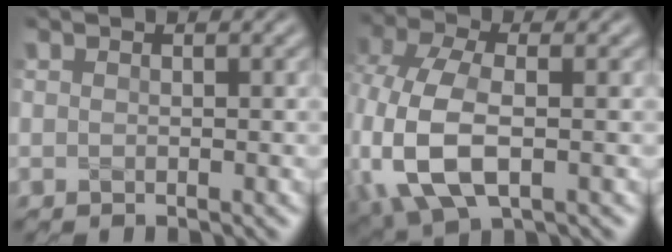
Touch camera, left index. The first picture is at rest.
{"total": 9.3, "force": [-1.3, 5.6, 7.3], "torque": [-0.196, -0.014, -0.023]}